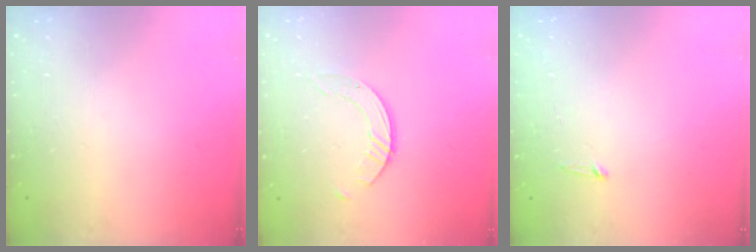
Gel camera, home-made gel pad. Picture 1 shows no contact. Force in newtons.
{"total": 3.0, "press": 3.0, "slide": 0.2}
{"total": 2.5, "press": 2.5, "slide": 0.2}